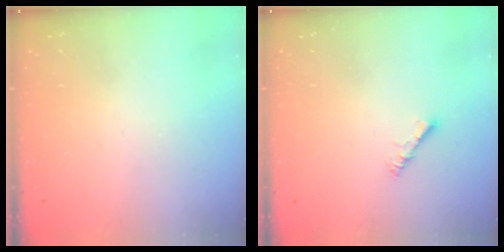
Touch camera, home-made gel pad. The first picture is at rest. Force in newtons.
{"total": 2.4, "press": 2.4, "slide": 0.3}